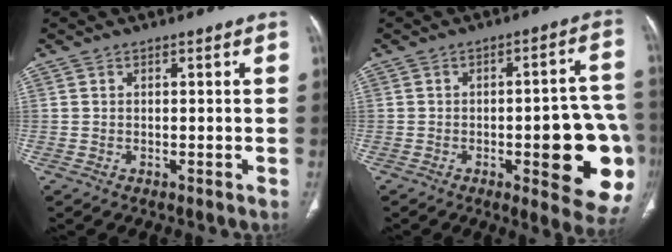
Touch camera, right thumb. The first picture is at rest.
{"total": 18.1, "force": [-4.6, 5.7, 16.6], "torque": [-0.151, 0.022, -0.039]}